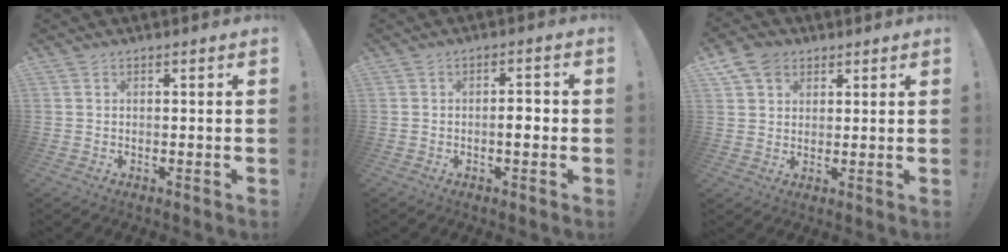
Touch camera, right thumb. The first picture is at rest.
{"total": 3.6, "force": [-0.9, 1.1, 3.3], "torque": [-0.043, 0.002, -0.021]}
{"total": 7.2, "force": [3.9, 5.4, 2.7], "torque": [-0.047, -0.014, 0.078]}